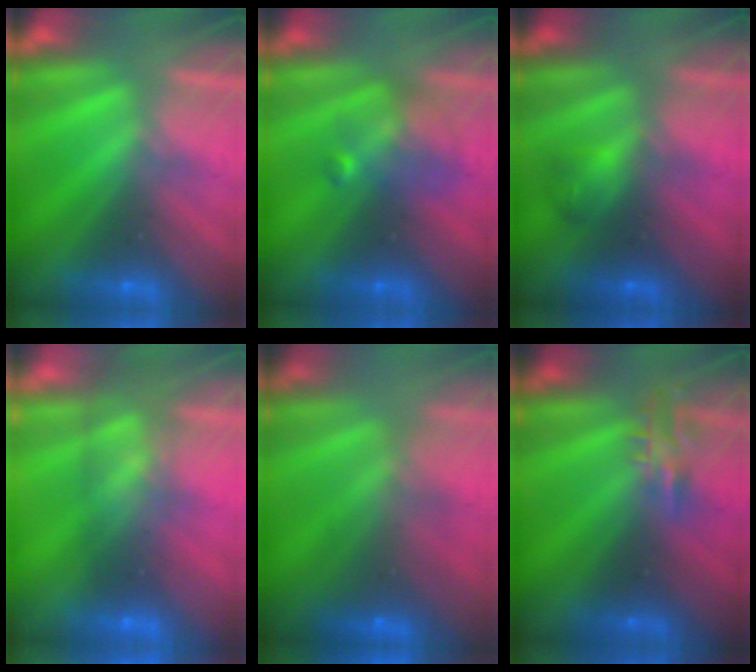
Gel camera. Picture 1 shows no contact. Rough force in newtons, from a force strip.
{"total": 2.4}
{"total": 2.0}
{"total": 7.3}
{"total": 7.3}
{"total": 3.5}